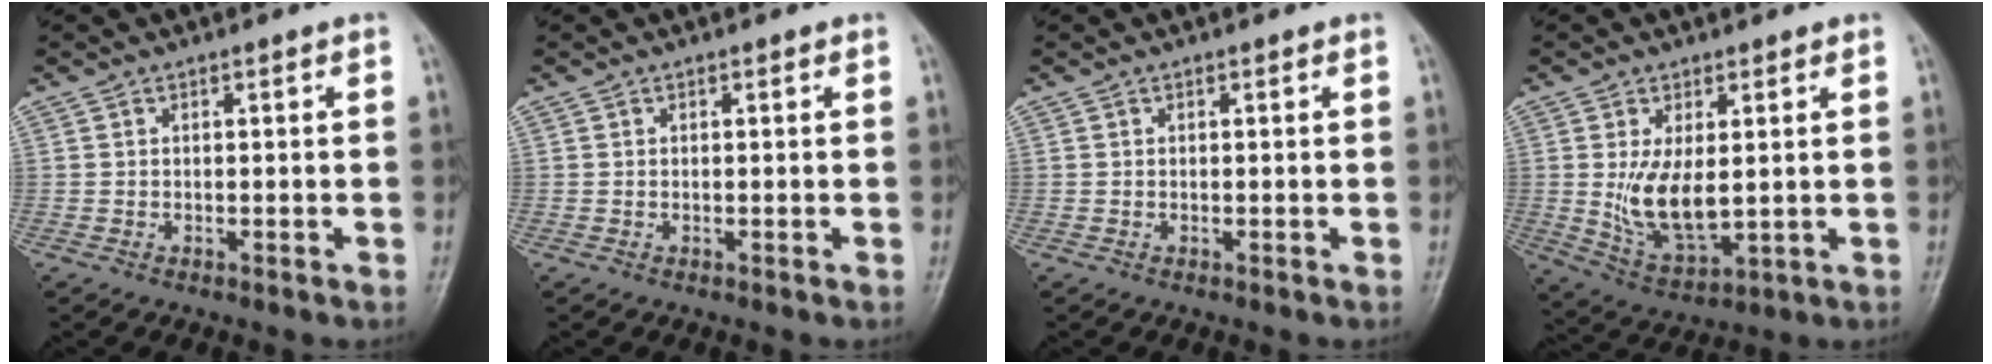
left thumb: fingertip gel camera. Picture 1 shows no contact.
{"total": 0.0}
{"total": 0.0}
{"total": 9.7, "force": [0.9, 5.1, 8.2], "torque": [-0.138, -0.025, 0.033]}